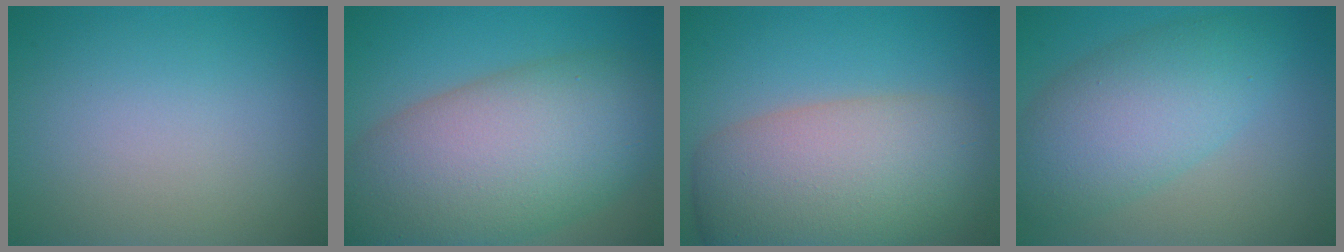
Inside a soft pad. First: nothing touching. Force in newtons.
{"total": 13.6, "press": 13.6, "slide": 0.5}
{"total": 10.6, "press": 10.5, "slide": 0.6}
{"total": 6.9, "press": 6.9, "slide": 0.2}